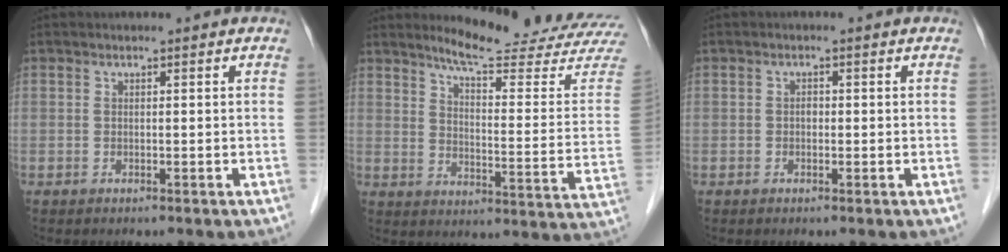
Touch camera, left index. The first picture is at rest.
{"total": 19.1, "force": [18.1, -0.4, 6.0], "torque": [-0.092, -0.116, 0.219]}
{"total": 0.7, "force": [-0.1, 0.5, 0.5], "torque": [-0.006, 0.003, -0.004]}